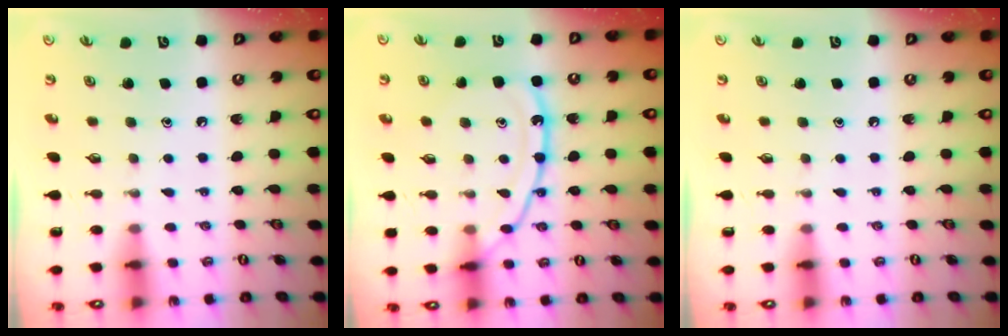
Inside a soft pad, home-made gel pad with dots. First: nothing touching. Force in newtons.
{"total": 13.7, "press": 13.6, "slide": 1.1}
{"total": 0.0}